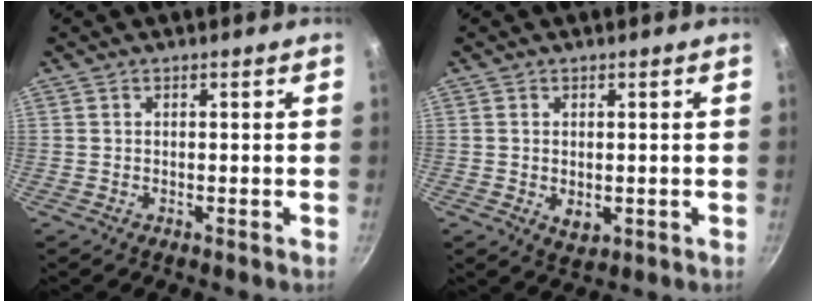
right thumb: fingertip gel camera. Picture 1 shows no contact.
{"total": 3.5, "force": [-0.3, 2.3, 2.6], "torque": [-0.040, -0.010, -0.001]}